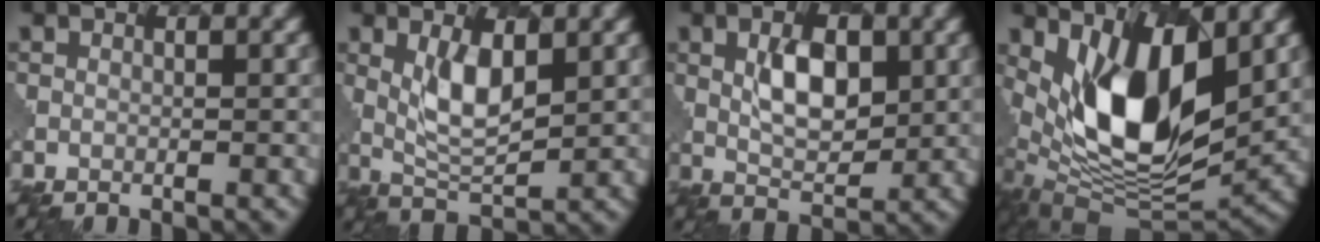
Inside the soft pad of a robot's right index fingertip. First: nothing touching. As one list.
[{"total": 4.3, "force": [1.4, 1.6, 3.7], "torque": [-0.077, -0.004, 0.033]}, {"total": 4.7, "force": [1.2, 2.6, 3.8], "torque": [-0.070, -0.001, 0.024]}, {"total": 11.9, "force": [2.9, 5.5, 10.2], "torque": [-0.178, -0.018, 0.056]}]